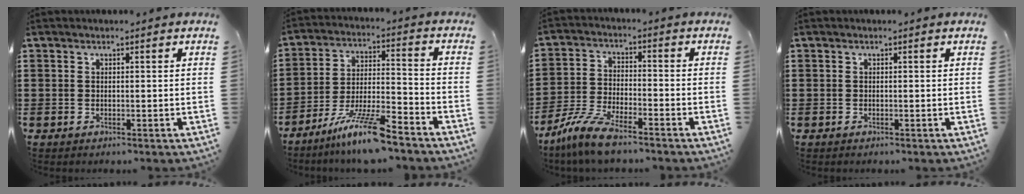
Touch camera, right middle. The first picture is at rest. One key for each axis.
{"total": 10.3, "fx": -7.9, "fy": 1.1, "fz": 6.5, "tx": -0.127, "ty": 0.006, "tz": -0.151}
{"total": 7.3, "fx": -6.2, "fy": 1.0, "fz": 3.8, "tx": -0.091, "ty": -0.005, "tz": -0.121}
{"total": 0.0}